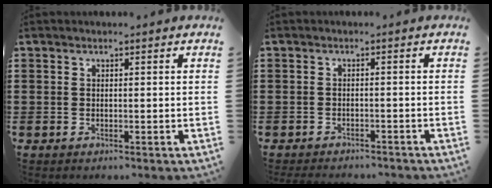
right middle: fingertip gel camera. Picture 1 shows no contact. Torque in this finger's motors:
{"motor_torque": [0.28, -0.28, -0.03, 0.02]}